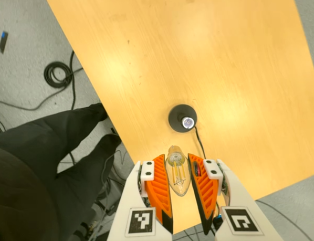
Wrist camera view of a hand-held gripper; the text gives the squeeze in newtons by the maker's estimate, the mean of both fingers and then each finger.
{"total": 13.5, "left": 14.0, "right": 13.1}